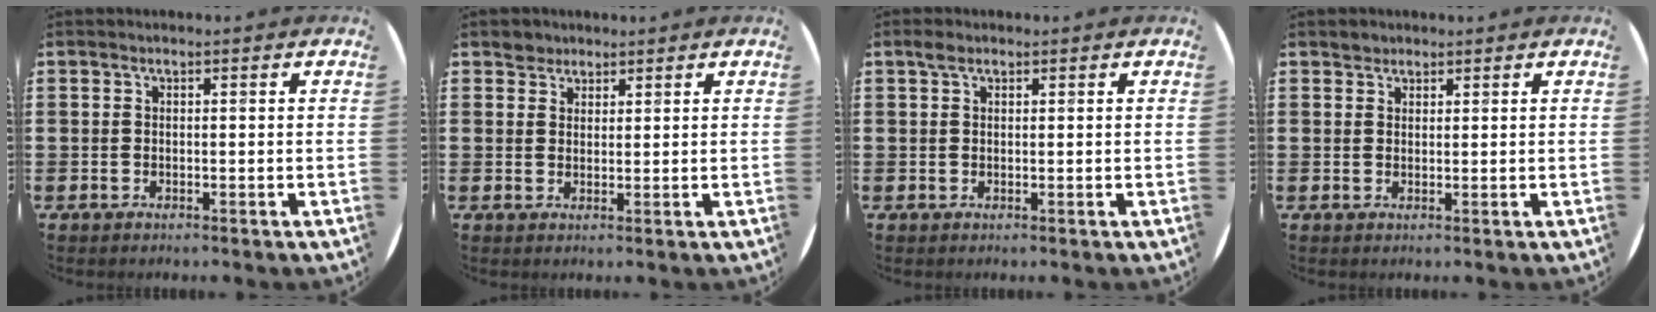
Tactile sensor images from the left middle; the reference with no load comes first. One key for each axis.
{"total": 2.3, "fx": 1.9, "fy": 1.2, "fz": -0.1, "tx": 0.006, "ty": 0.000, "tz": 0.037}
{"total": 1.4, "fx": 0.9, "fy": 0.8, "fz": 0.6, "tx": -0.006, "ty": 0.002, "tz": 0.015}
{"total": 1.4, "fx": 1.2, "fy": 0.6, "fz": -0.1, "tx": 0.007, "ty": -0.002, "tz": 0.023}